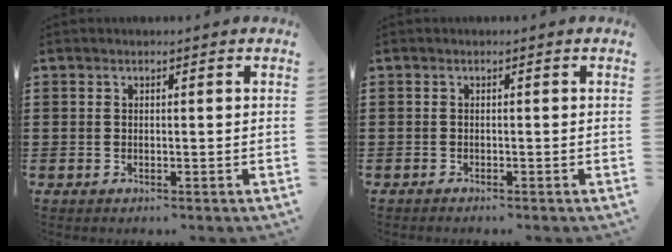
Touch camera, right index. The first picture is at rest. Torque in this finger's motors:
{"motor_torque": [-1.09, 1.05, -0.08, -0.01]}